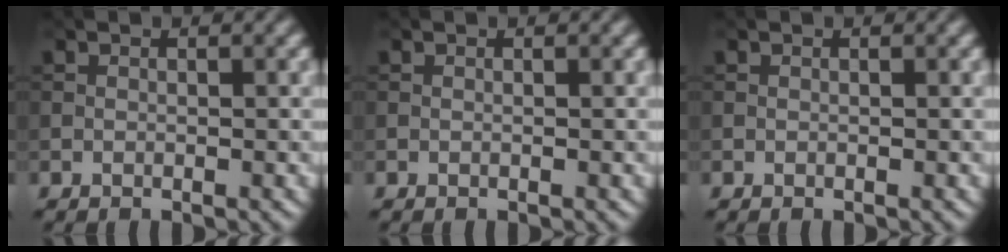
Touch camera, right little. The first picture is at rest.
{"total": 0.0}
{"total": 0.0}